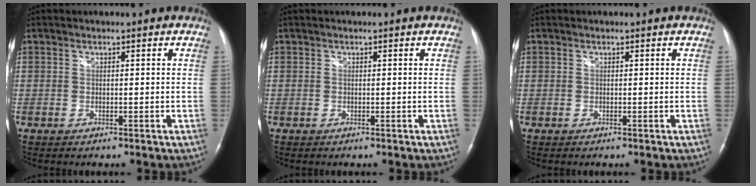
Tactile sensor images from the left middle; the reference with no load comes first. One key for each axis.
{"total": 0.0}
{"total": 0.0}